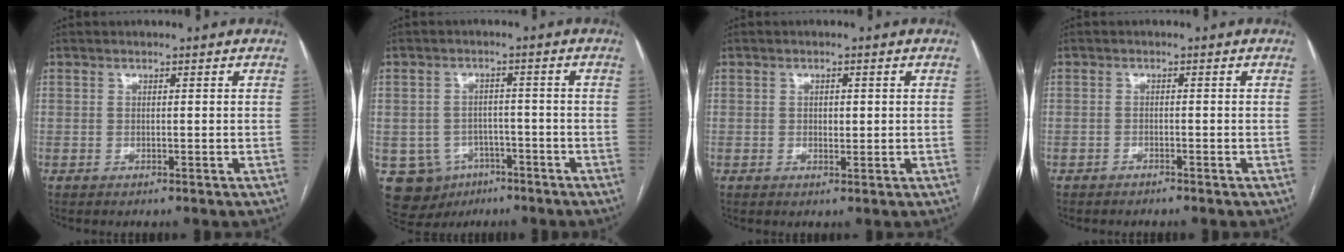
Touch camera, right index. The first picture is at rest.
{"total": 9.5, "force": [-4.3, 8.2, 2.4], "torque": [-0.053, 0.014, -0.050]}
{"total": 0.9, "force": [0.1, 0.5, 0.8], "torque": [-0.014, 0.000, 0.002]}
{"total": 0.8, "force": [-0.7, 0.2, 0.1], "torque": [-0.004, 0.000, -0.014]}